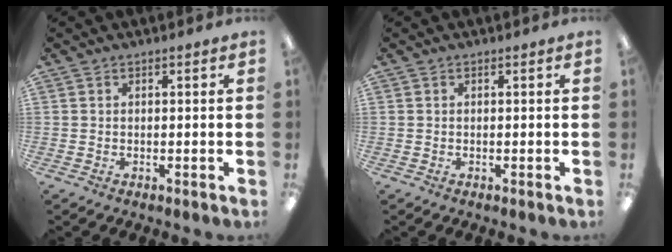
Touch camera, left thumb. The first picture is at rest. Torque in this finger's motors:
{"motor_torque": [-0.08, -0.10, 0.10, -0.02, -0.01]}